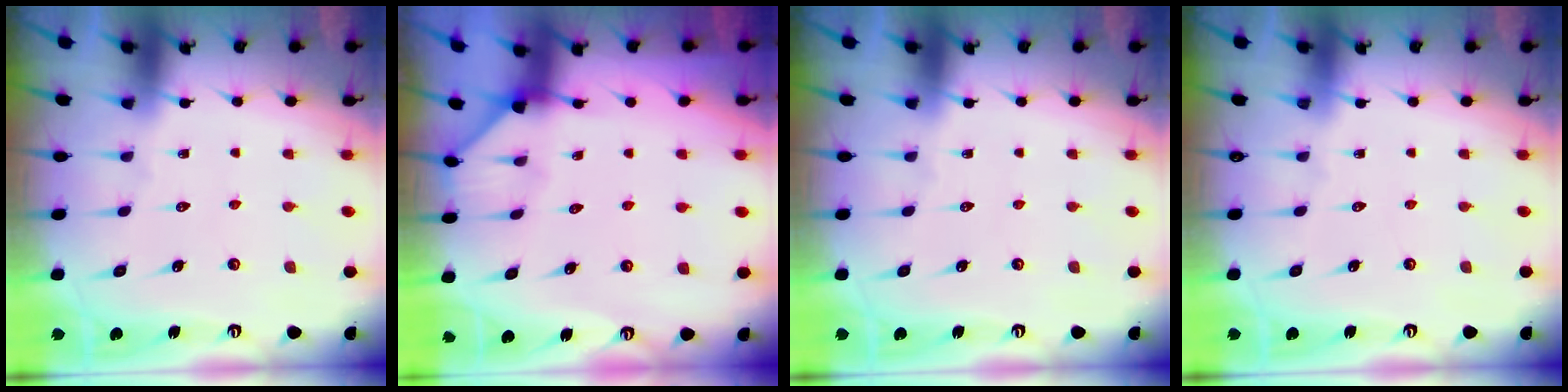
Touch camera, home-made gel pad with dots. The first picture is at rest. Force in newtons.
{"total": 2.0, "press": 2.0, "slide": 0.1}
{"total": 0.0}
{"total": 0.0}